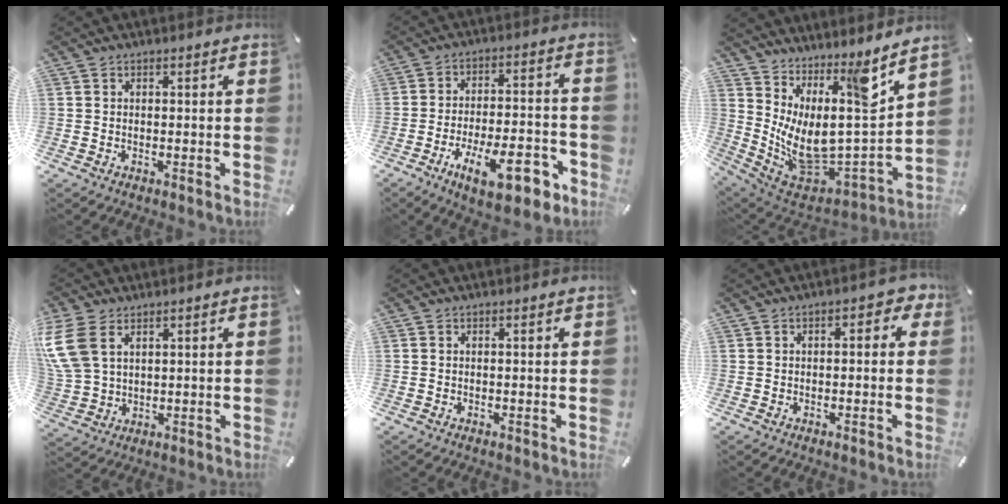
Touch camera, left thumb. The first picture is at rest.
{"total": 15.9, "force": [-7.9, 5.9, 12.5], "torque": [-0.180, 0.042, -0.119]}
{"total": 12.5, "force": [6.3, 5.7, 9.2], "torque": [-0.161, -0.096, 0.105]}
{"total": 9.6, "force": [4.5, 6.5, 5.5], "torque": [-0.149, -0.008, 0.085]}
{"total": 0.0}
{"total": 3.0, "force": [-0.4, 1.7, 2.5], "torque": [-0.030, 0.005, -0.012]}